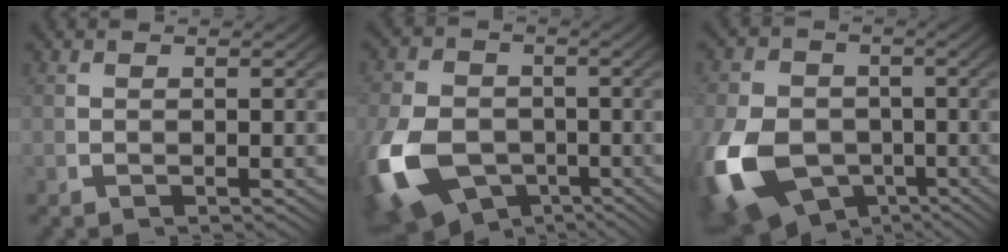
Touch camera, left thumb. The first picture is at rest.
{"total": 11.8, "force": [-4.3, 9.0, 6.2], "torque": [-0.143, -0.064, -0.050]}
{"total": 13.3, "force": [-4.6, 10.4, 7.0], "torque": [-0.162, -0.072, -0.051]}